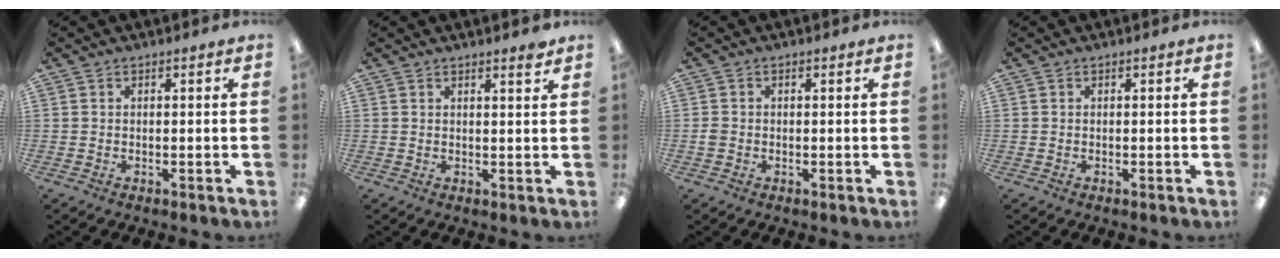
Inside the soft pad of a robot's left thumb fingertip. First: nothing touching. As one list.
[{"total": 2.0, "force": [1.9, 0.0, 0.6], "torque": [0.001, -0.015, 0.031]}, {"total": 1.2, "force": [-0.3, 1.1, 0.5], "torque": [-0.008, 0.004, -0.006]}, {"total": 0.0}]